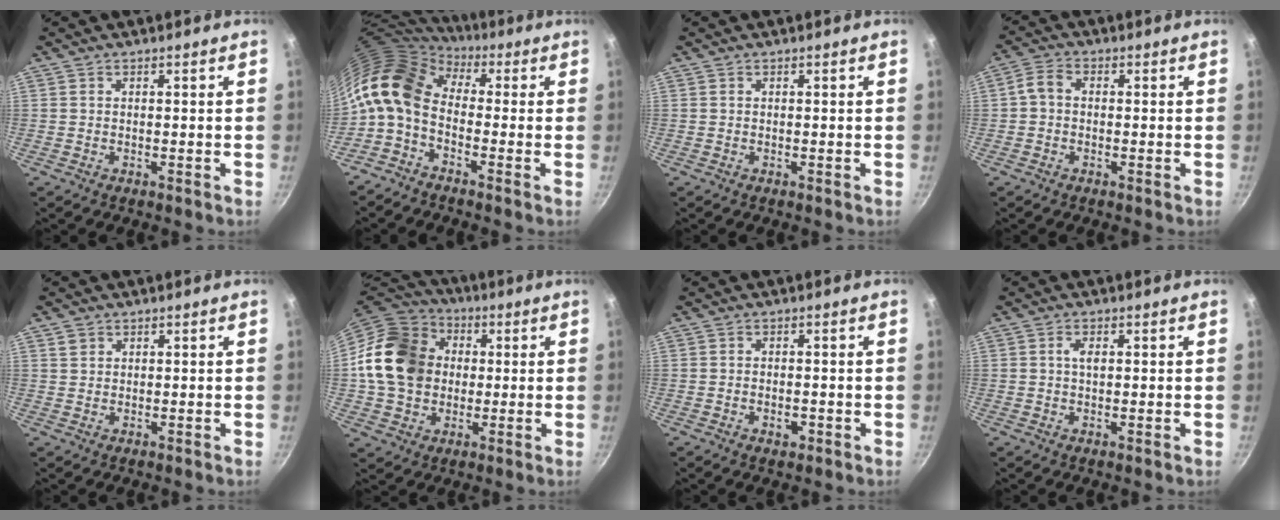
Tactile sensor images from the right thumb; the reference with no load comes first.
{"total": 12.2, "force": [1.2, 8.1, 9.0], "torque": [-0.159, 0.021, 0.000]}
{"total": 0.0}
{"total": 3.5, "force": [-0.3, 2.7, 2.2], "torque": [-0.048, 0.016, -0.015]}
{"total": 1.7, "force": [0.9, 1.4, 0.5], "torque": [-0.003, 0.004, 0.015]}
{"total": 18.5, "force": [1.8, 15.1, 10.5], "torque": [-0.172, 0.030, 0.026]}
{"total": 2.2, "force": [-0.8, 1.3, 1.5], "torque": [-0.023, 0.003, -0.013]}
{"total": 2.3, "force": [0.4, 1.1, 2.0], "torque": [-0.034, 0.001, 0.005]}